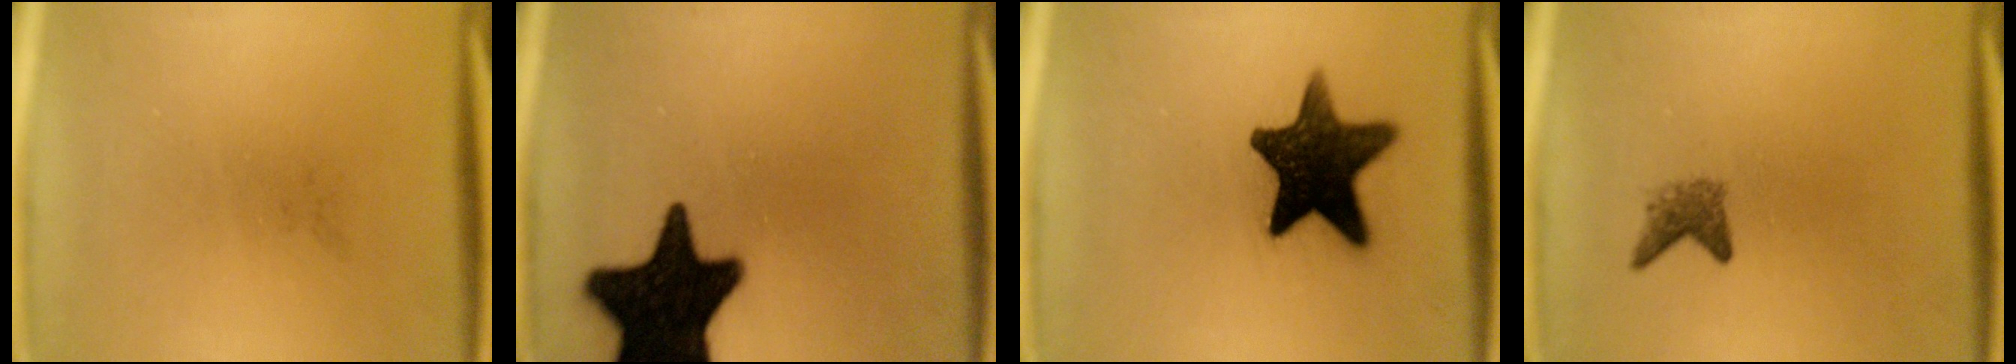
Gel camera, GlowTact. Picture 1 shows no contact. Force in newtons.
{"total": 19.7}
{"total": 14.9}
{"total": 2.0}